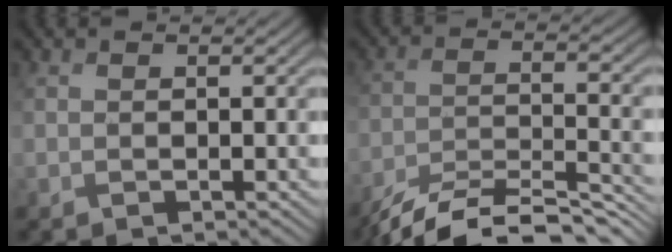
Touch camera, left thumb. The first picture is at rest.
{"total": 12.5, "force": [-11.5, 2.1, 4.4], "torque": [-0.063, -0.004, -0.183]}